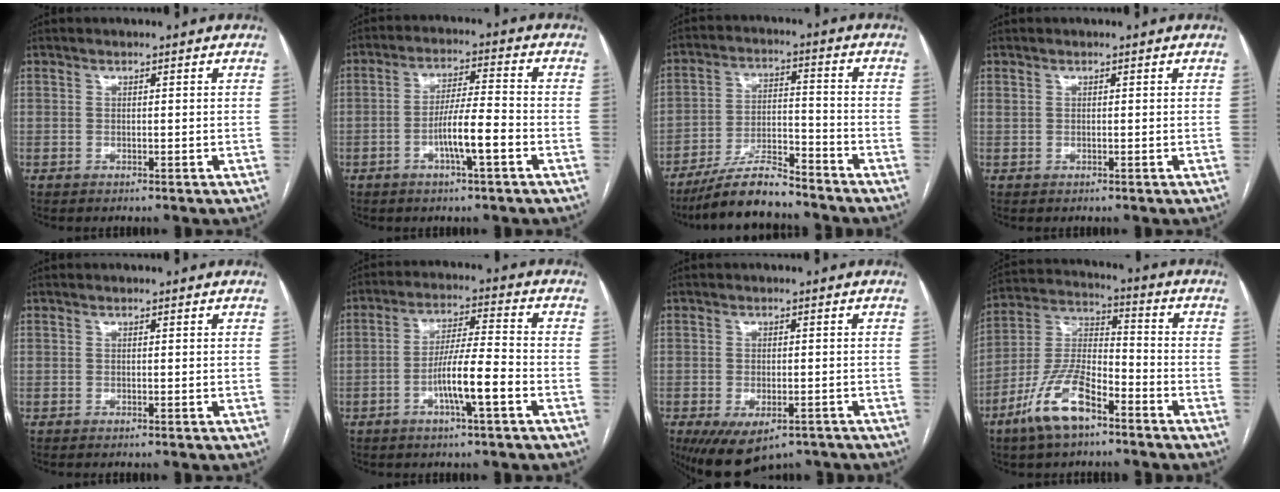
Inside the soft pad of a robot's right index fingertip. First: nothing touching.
{"total": 7.2, "force": [-2.8, 0.5, 6.6], "torque": [-0.120, 0.005, -0.049]}
{"total": 10.2, "force": [-8.9, 2.0, 4.5], "torque": [-0.079, -0.001, -0.159]}
{"total": 0.0}
{"total": 0.0}
{"total": 8.4, "force": [-3.3, 0.5, 7.7], "torque": [-0.141, 0.007, -0.058]}
{"total": 9.5, "force": [-6.2, 4.7, 5.5], "torque": [-0.094, -0.007, -0.087]}
{"total": 12.2, "force": [-7.5, 4.0, 8.8], "torque": [-0.189, 0.001, -0.141]}